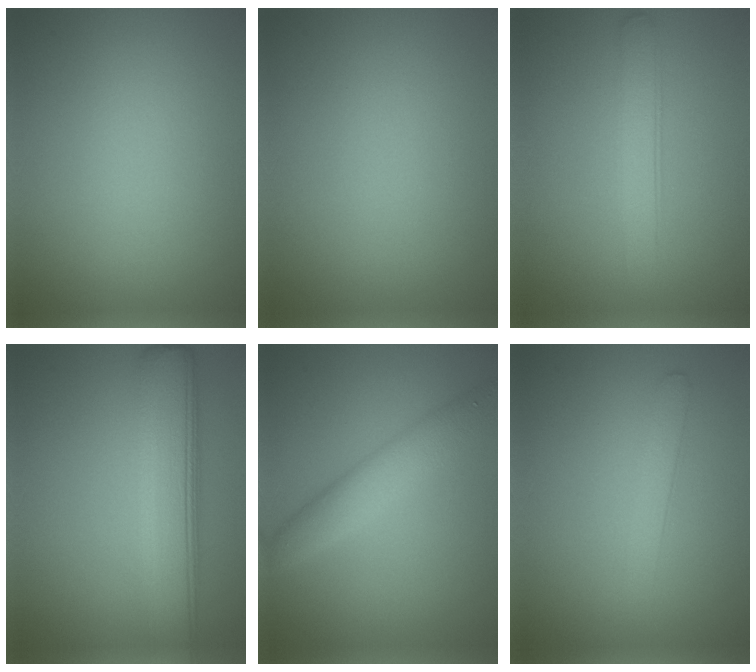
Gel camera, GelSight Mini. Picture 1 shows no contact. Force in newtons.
{"total": 0.0}
{"total": 2.7, "press": 2.7, "slide": 0.1}
{"total": 7.4, "press": 7.3, "slide": 0.5}
{"total": 4.0, "press": 4.0, "slide": 0.1}
{"total": 1.8, "press": 1.8, "slide": 0.1}